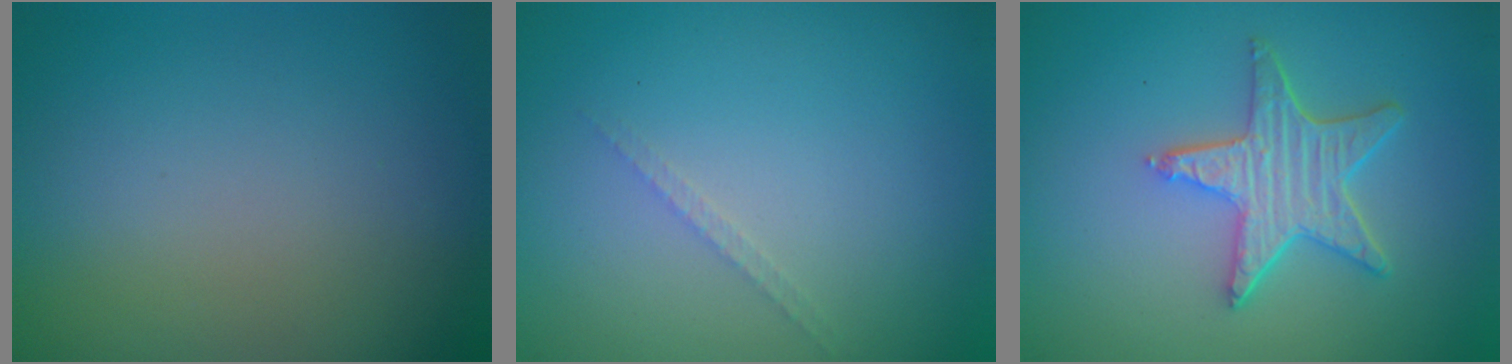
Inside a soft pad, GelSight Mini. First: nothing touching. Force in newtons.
{"total": 0.8, "press": 0.8, "slide": 0.0}
{"total": 4.4, "press": 3.7, "slide": 2.5}